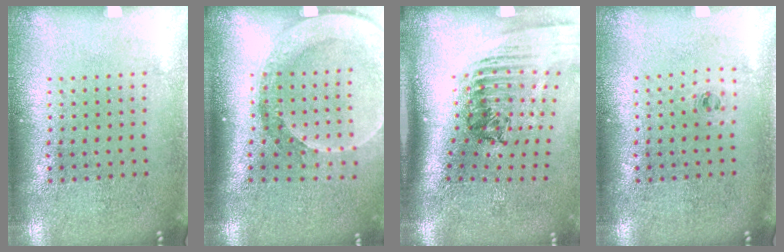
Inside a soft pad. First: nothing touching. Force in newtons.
{"total": 2.6, "press": 2.0, "slide": 1.7}
{"total": 2.5, "press": 1.8, "slide": 1.8}
{"total": 0.5, "press": 0.3, "slide": 0.5}